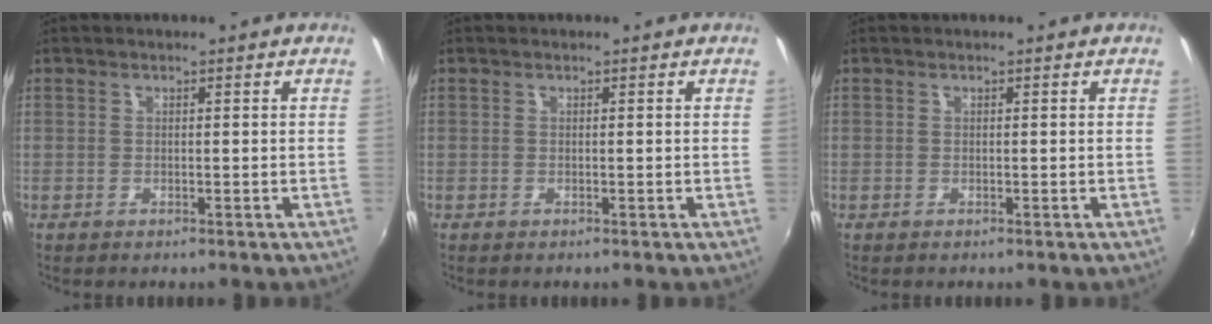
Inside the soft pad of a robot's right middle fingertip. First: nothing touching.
{"total": 0.0}
{"total": 0.0}